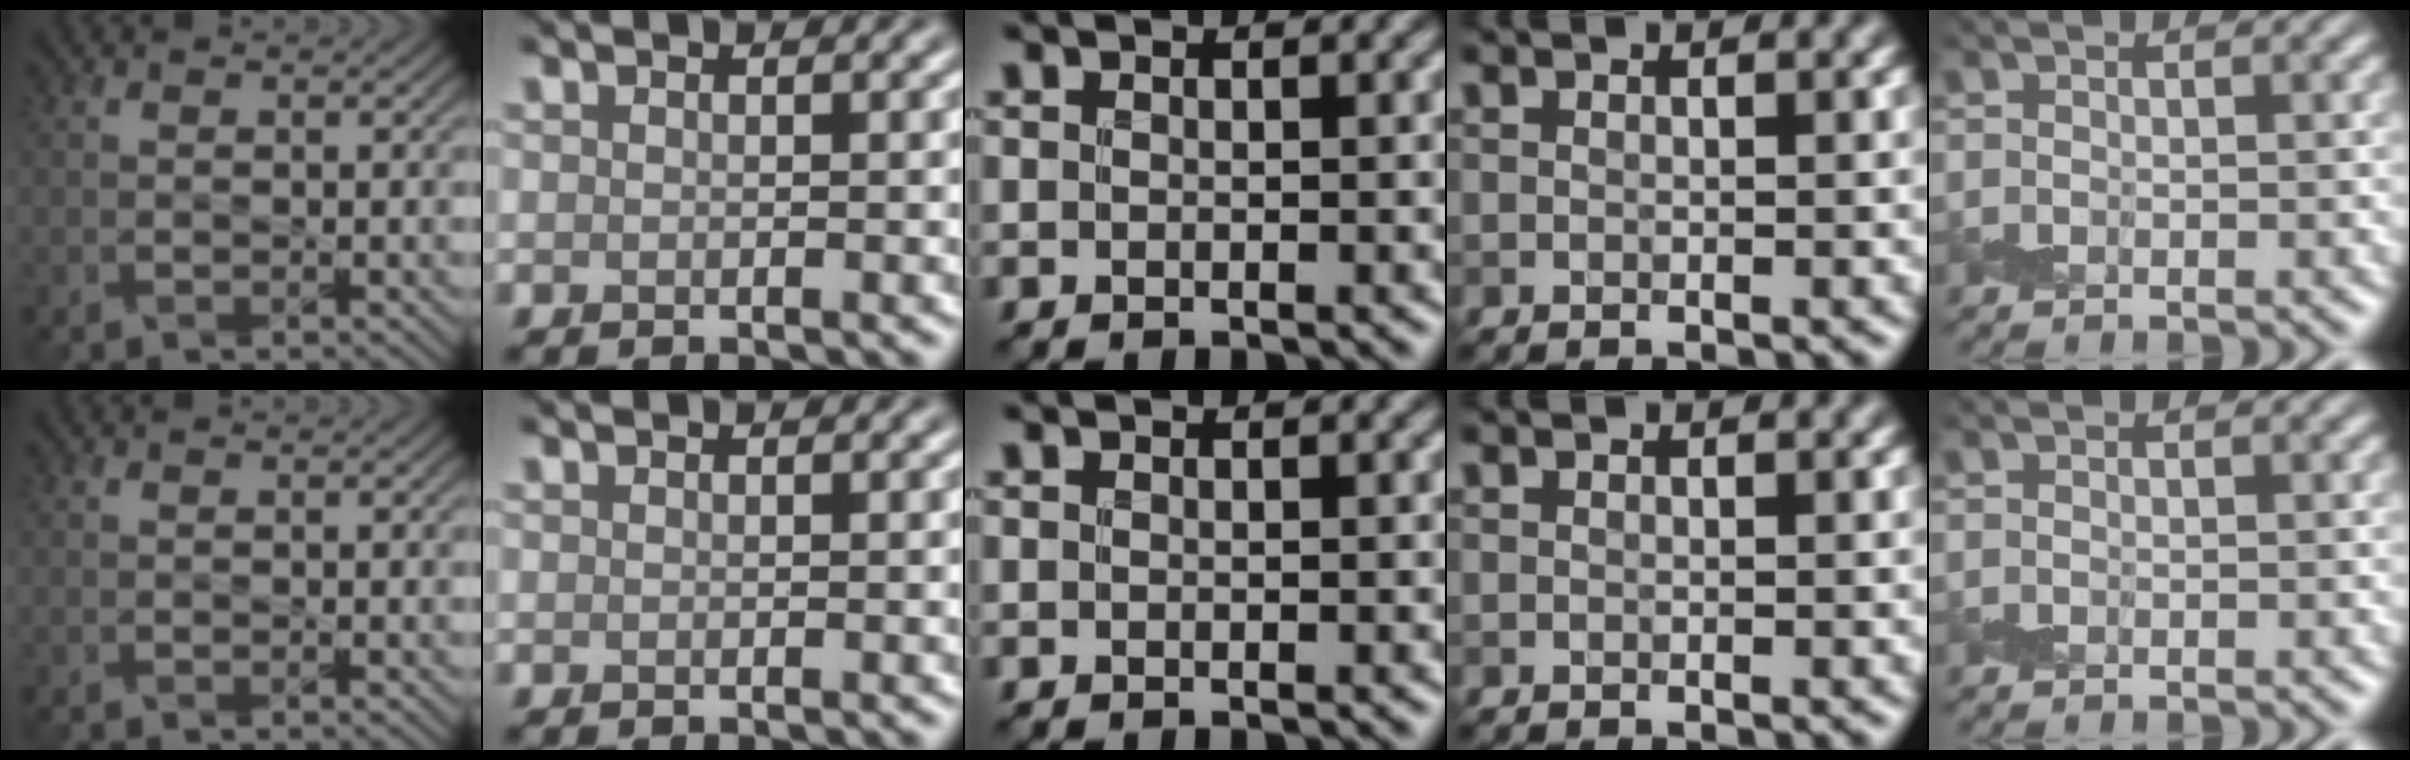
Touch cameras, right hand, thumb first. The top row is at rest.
{}